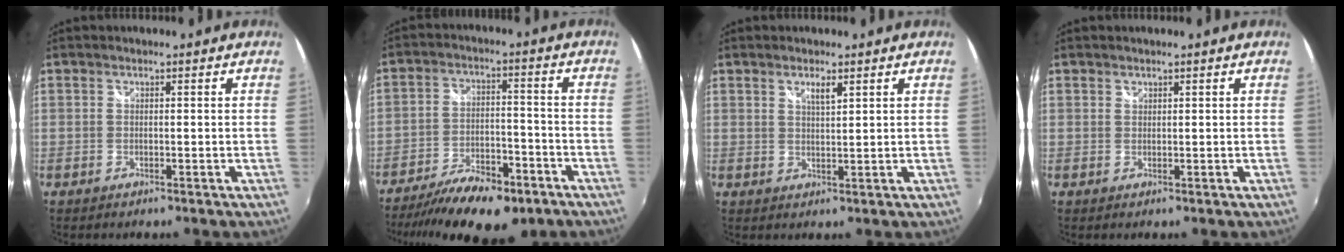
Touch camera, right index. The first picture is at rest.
{"total": 17.5, "force": [-12.5, 6.7, 10.3], "torque": [-0.205, -0.027, -0.190]}
{"total": 2.5, "force": [1.5, 0.6, 1.9], "torque": [-0.030, 0.000, 0.025]}
{"total": 0.5, "force": [0.5, 0.3, 0.0], "torque": [0.002, 0.000, 0.009]}